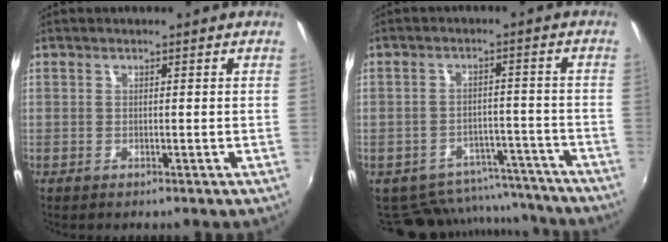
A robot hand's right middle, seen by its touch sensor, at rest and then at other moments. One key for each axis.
{"total": 13.6, "fx": -11.6, "fy": 6.2, "fz": 3.3, "tx": -0.077, "ty": 0.031, "tz": -0.133}